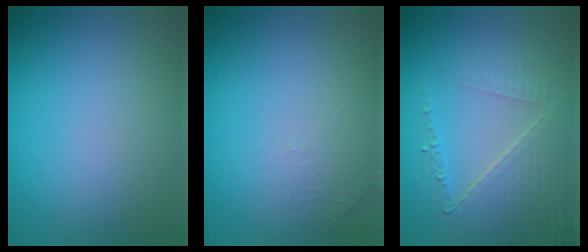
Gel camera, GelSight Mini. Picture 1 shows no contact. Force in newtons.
{"total": 0.5, "press": 0.4, "slide": 0.4}
{"total": 4.1, "press": 4.0, "slide": 0.6}